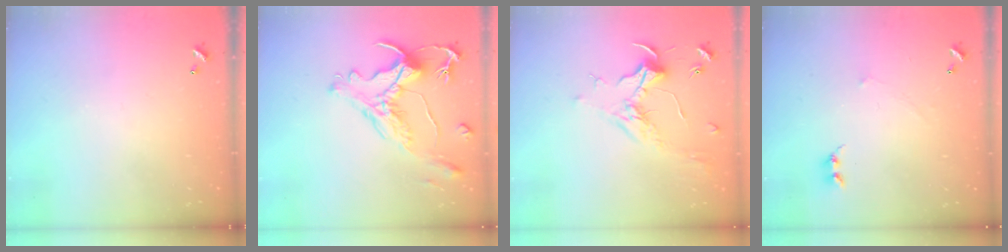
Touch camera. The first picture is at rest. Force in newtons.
{"total": 2.8, "press": 2.5, "slide": 1.3}
{"total": 1.8, "press": 1.6, "slide": 0.8}
{"total": 1.7, "press": 1.6, "slide": 0.4}